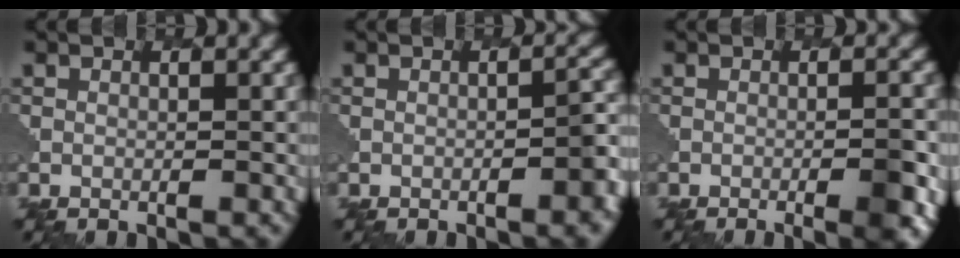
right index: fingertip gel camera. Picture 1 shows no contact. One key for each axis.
{"total": 3.0, "fx": -1.2, "fy": 0.7, "fz": 2.6, "tx": -0.032, "ty": 0.007, "tz": -0.022}
{"total": 4.2, "fx": -1.5, "fy": 1.3, "fz": 3.7, "tx": -0.040, "ty": 0.005, "tz": -0.017}